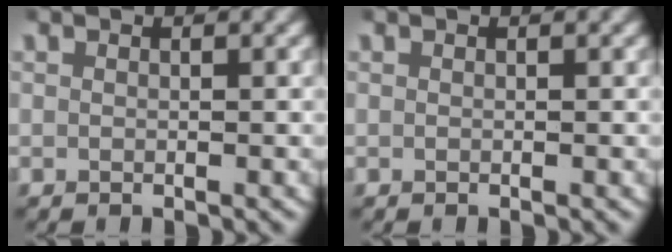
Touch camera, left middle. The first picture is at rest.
{"total": 0.0}